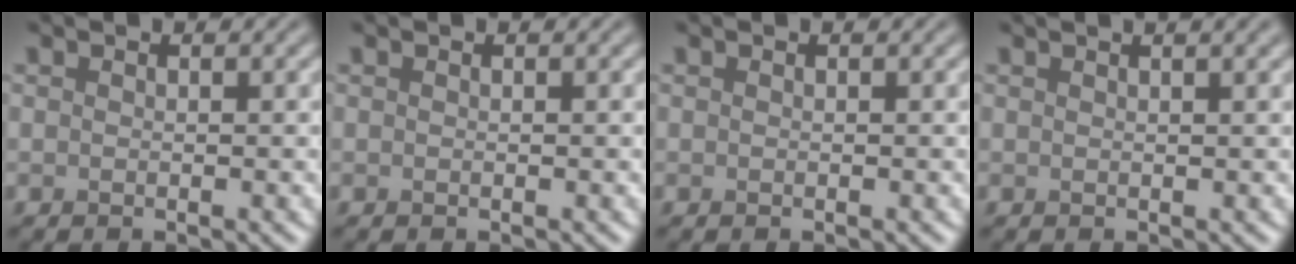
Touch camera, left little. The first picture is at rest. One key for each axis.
{"total": 0.0}
{"total": 0.0}
{"total": 2.8, "fx": 1.8, "fy": 1.1, "fz": 1.9, "tx": -0.005, "ty": 0.008, "tz": 0.002}